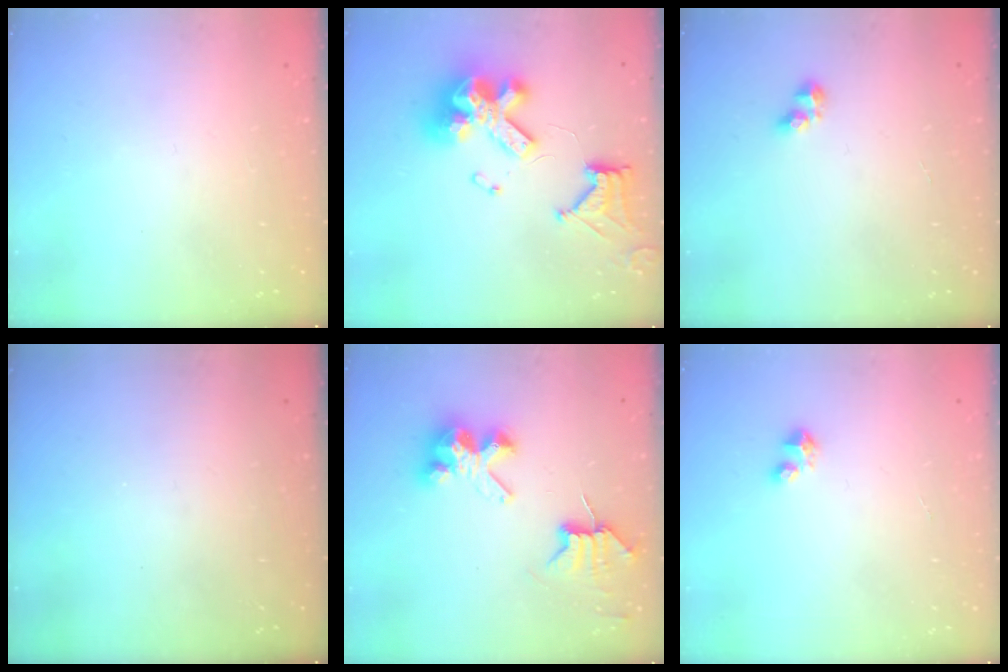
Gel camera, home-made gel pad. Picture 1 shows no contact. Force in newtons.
{"total": 17.3, "press": 17.2, "slide": 1.9}
{"total": 2.6, "press": 2.5, "slide": 0.7}
{"total": 0.0}
{"total": 7.4, "press": 7.3, "slide": 0.6}
{"total": 2.6, "press": 2.6, "slide": 0.1}